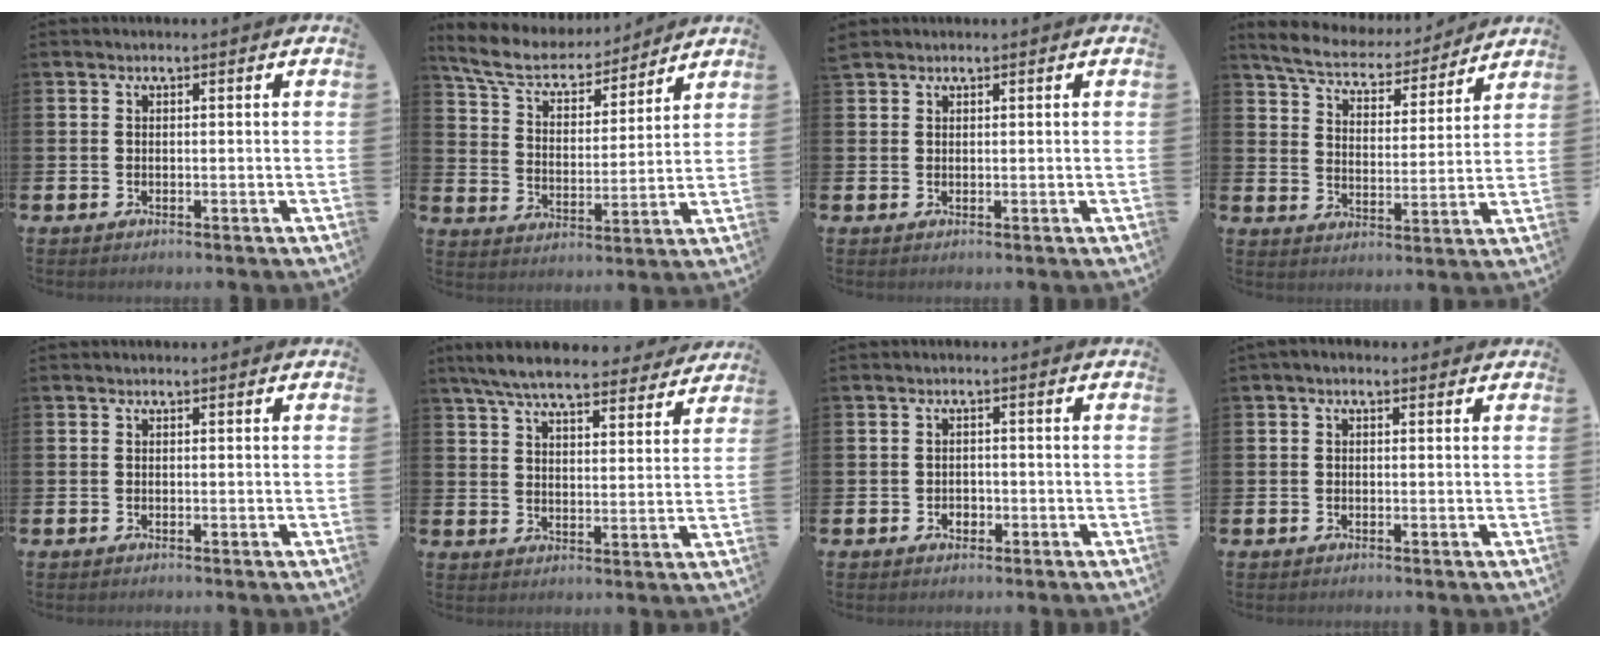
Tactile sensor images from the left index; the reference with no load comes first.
{"total": 8.5, "force": [7.7, 2.4, 2.5], "torque": [-0.085, -0.050, 0.137]}
{"total": 1.2, "force": [1.2, 0.4, 0.1], "torque": [0.008, -0.002, 0.020]}
{"total": 6.9, "force": [6.5, 1.4, 1.6], "torque": [-0.061, -0.048, 0.112]}
{"total": 0.0}
{"total": 7.6, "force": [7.0, 1.6, 2.6], "torque": [-0.062, -0.039, 0.122]}
{"total": 1.4, "force": [-0.6, 1.2, 0.5], "torque": [-0.003, 0.000, -0.015]}
{"total": 0.7, "force": [0.0, 0.4, 0.6], "torque": [0.001, 0.002, -0.004]}